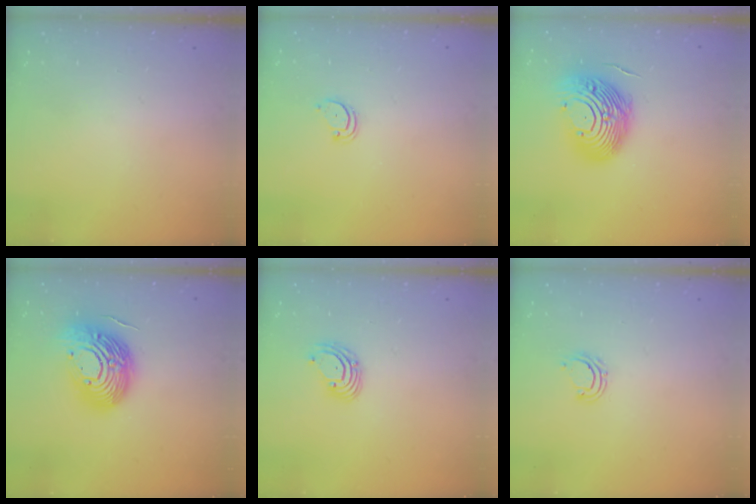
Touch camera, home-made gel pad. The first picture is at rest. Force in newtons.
{"total": 3.0, "press": 3.0, "slide": 0.3}
{"total": 15.5, "press": 14.6, "slide": 5.1}
{"total": 20.0, "press": 20.0, "slide": 1.6}
{"total": 3.9, "press": 3.9, "slide": 0.6}
{"total": 4.7, "press": 4.6, "slide": 0.3}